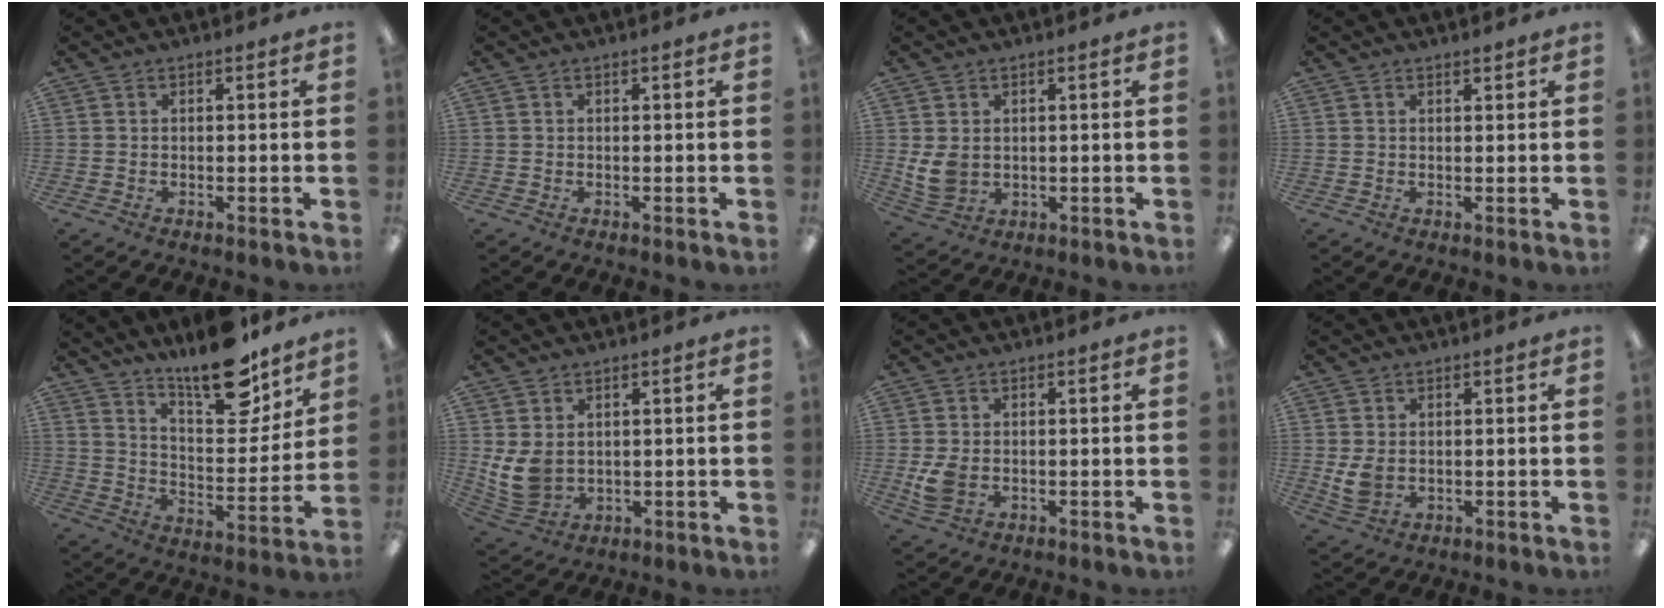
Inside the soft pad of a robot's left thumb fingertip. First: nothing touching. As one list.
[{"total": 0.0}, {"total": 5.6, "force": [1.0, 4.3, 3.4], "torque": [-0.077, -0.003, 0.021]}, {"total": 0.9, "force": [0.8, 0.1, 0.1], "torque": [-0.002, -0.001, 0.016]}, {"total": 17.3, "force": [14.0, 5.7, 8.5], "torque": [-0.130, -0.096, 0.239]}, {"total": 7.8, "force": [1.6, 5.9, 4.8], "torque": [-0.113, -0.007, 0.033]}, {"total": 5.0, "force": [-0.5, 3.6, 3.4], "torque": [-0.062, -0.006, -0.012]}, {"total": 4.5, "force": [0.6, 3.2, 3.1], "torque": [-0.063, -0.003, 0.011]}]